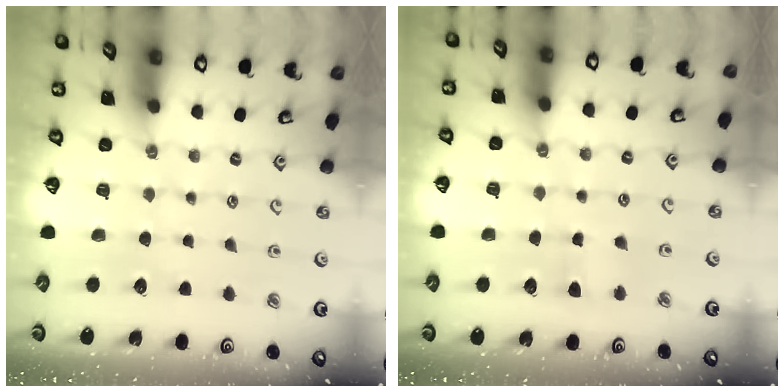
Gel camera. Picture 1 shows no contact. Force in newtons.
{"total": 2.8, "press": 2.8, "slide": 0.5}